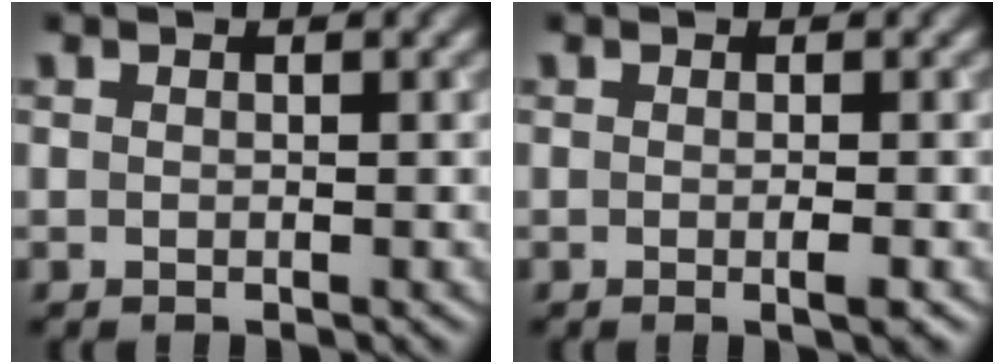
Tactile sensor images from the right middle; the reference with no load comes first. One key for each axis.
{"total": 1.6, "fx": -0.3, "fy": 0.3, "fz": 1.5, "tx": -0.018, "ty": -0.003, "tz": -0.008}